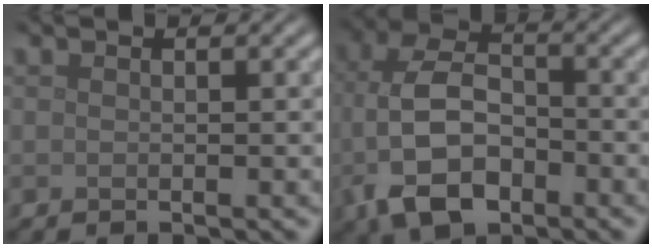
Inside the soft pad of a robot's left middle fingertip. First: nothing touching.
{"total": 7.5, "force": [-2.6, 4.6, 5.3], "torque": [-0.117, -0.004, -0.056]}